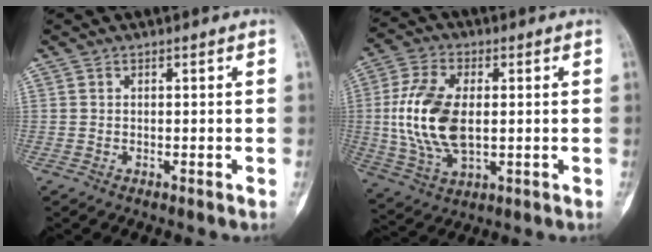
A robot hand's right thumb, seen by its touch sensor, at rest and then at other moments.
{"total": 14.9, "force": [0.6, 8.2, 12.4], "torque": [-0.258, -0.004, 0.015]}